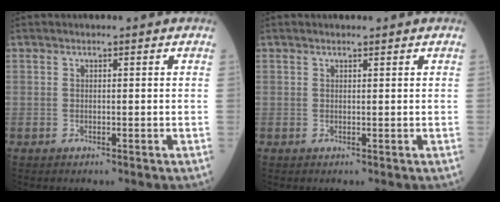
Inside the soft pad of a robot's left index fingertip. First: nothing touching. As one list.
[{"total": 0.8, "force": [0.7, 0.1, 0.4], "torque": [-0.009, 0.005, 0.011]}]